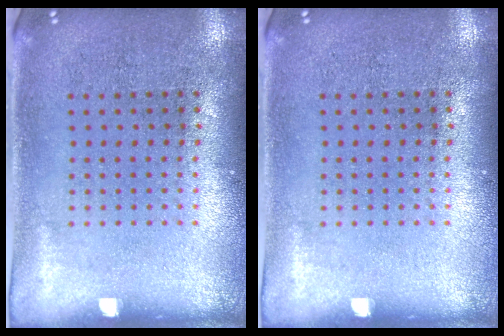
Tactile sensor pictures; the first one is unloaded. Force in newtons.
{"total": 0.0}